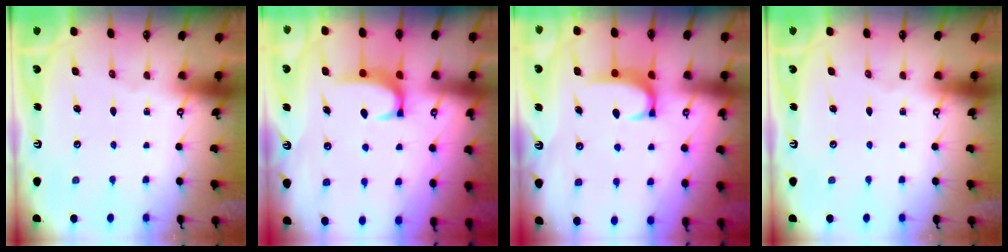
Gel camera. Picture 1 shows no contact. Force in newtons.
{"total": 3.7, "press": 3.7, "slide": 0.4}
{"total": 3.7, "press": 3.7, "slide": 0.4}
{"total": 0.0}